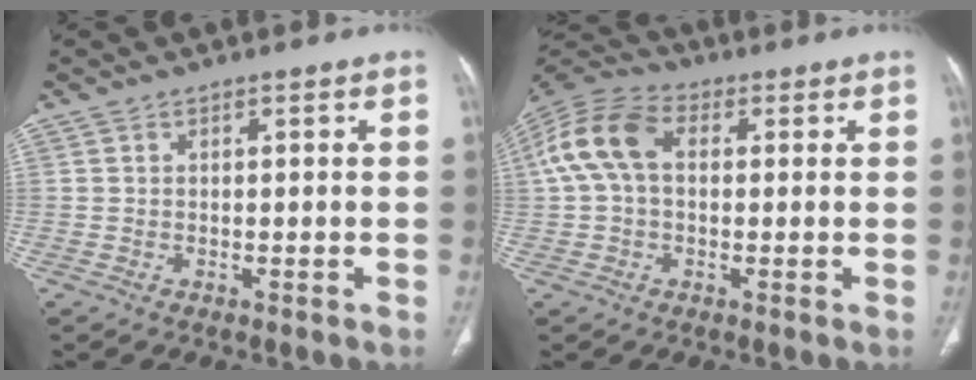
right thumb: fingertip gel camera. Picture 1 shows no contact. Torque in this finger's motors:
{"motor_torque": [-0.33, 0.58, 0.66, -0.44, 0.19]}